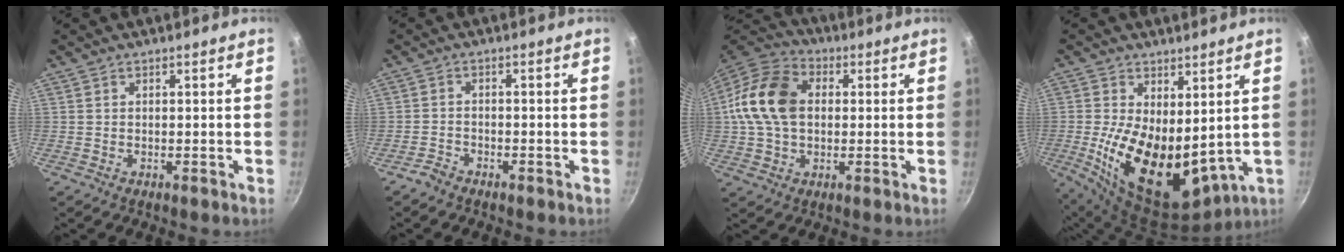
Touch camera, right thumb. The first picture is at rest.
{"total": 2.3, "force": [-2.0, 1.0, 0.5], "torque": [-0.012, 0.022, -0.038]}
{"total": 15.9, "force": [1.6, 11.3, 11.0], "torque": [-0.195, 0.026, 0.014]}
{"total": 17.9, "force": [1.0, 9.8, 14.9], "torque": [-0.241, -0.037, 0.041]}